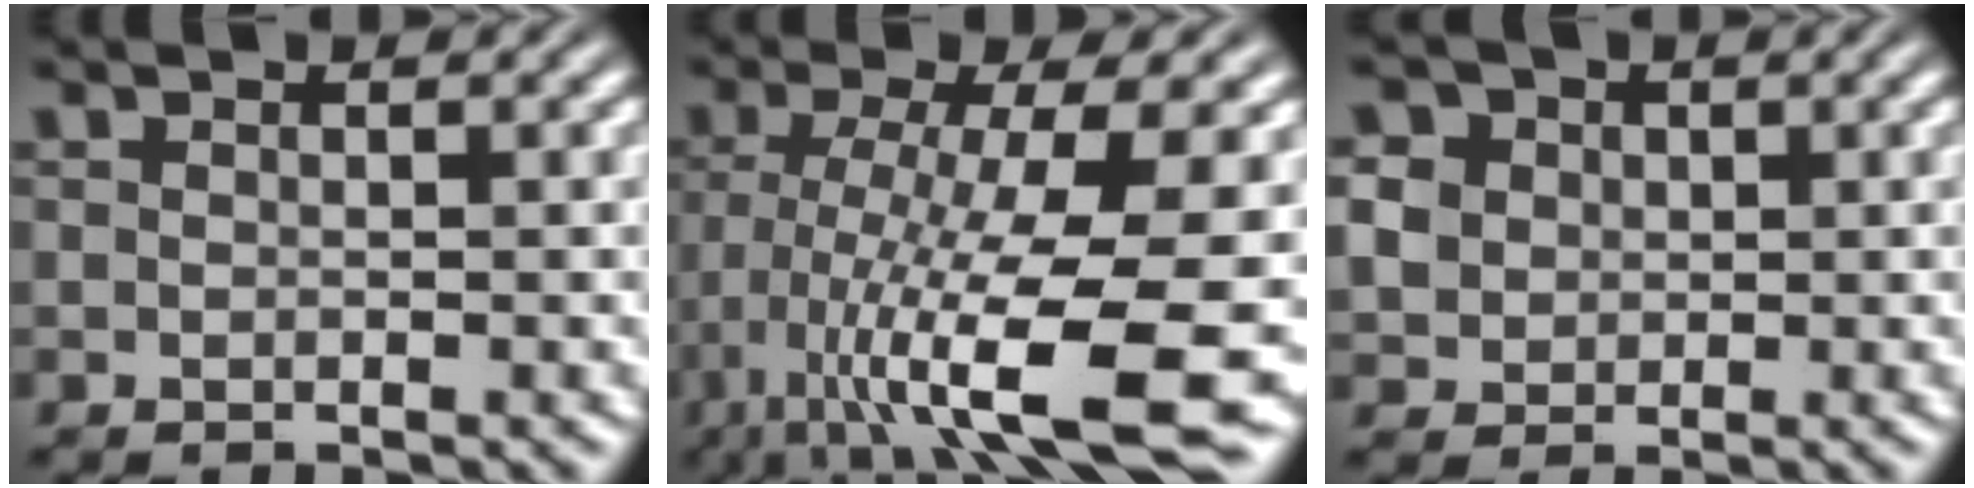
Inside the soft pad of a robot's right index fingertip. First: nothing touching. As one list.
[{"total": 10.2, "force": [-2.4, 2.7, 9.6], "torque": [-0.166, -0.039, -0.012]}, {"total": 4.3, "force": [1.2, 3.6, 2.0], "torque": [-0.045, -0.006, 0.026]}]